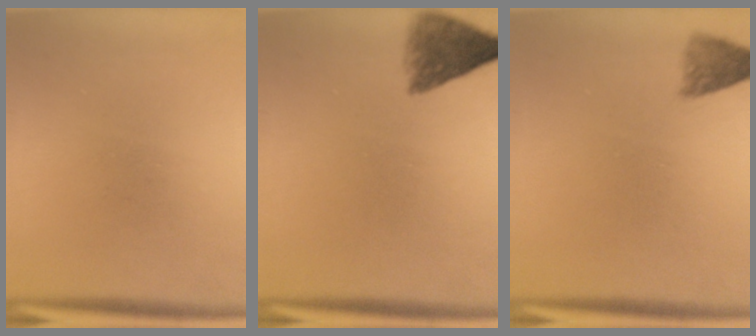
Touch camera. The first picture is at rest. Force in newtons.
{"total": 5.3}
{"total": 2.8}